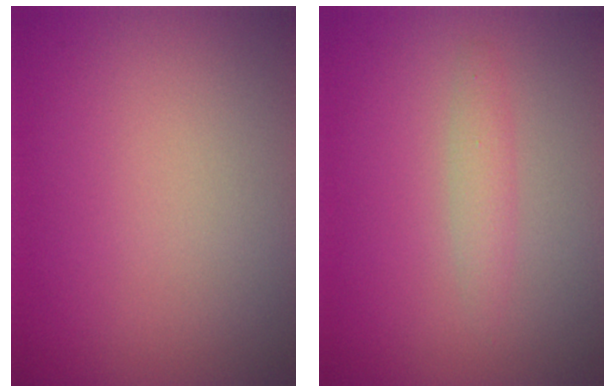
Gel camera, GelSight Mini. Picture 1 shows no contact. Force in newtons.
{"total": 1.5, "press": 1.5, "slide": 0.0}